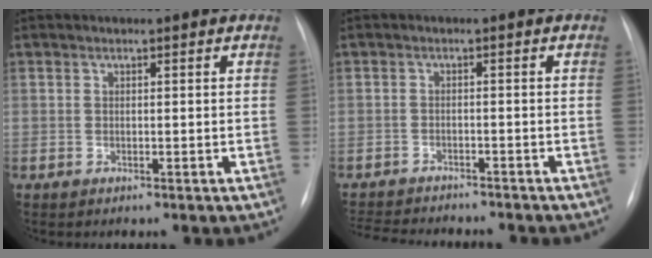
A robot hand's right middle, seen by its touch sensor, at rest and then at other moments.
{"total": 12.0, "force": [-11.0, 2.5, 4.1], "torque": [-0.079, -0.004, -0.149]}